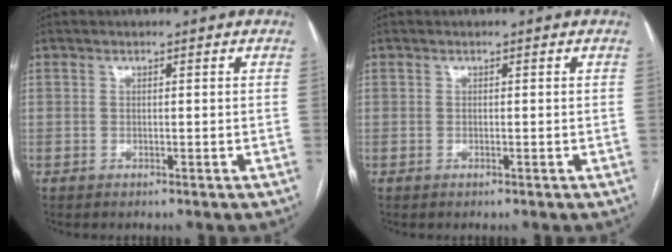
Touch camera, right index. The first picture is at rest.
{"total": 0.0}